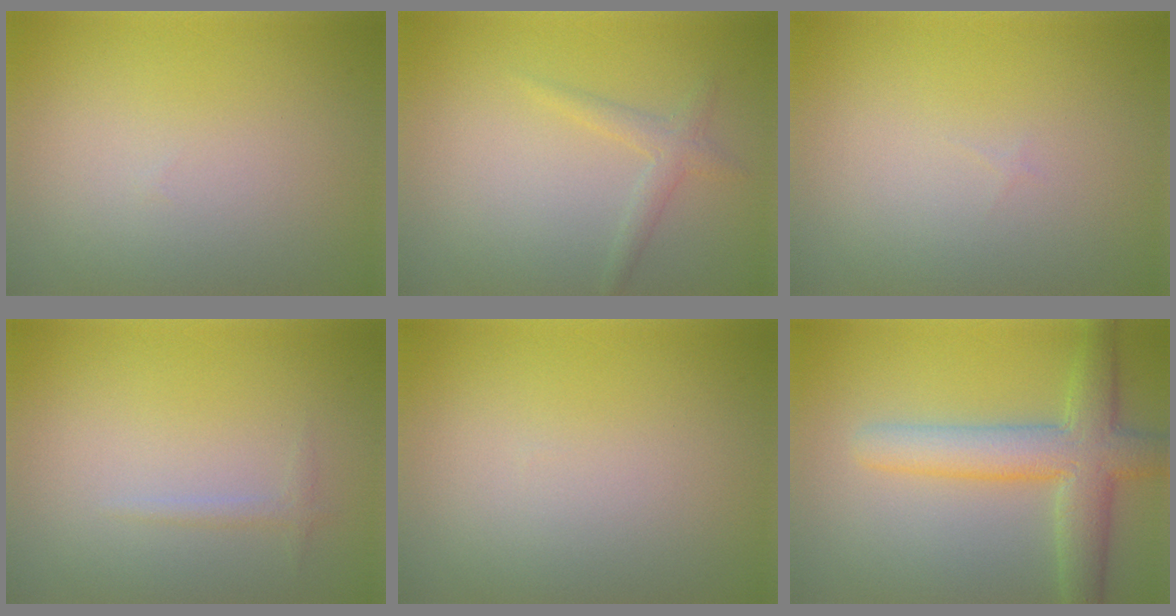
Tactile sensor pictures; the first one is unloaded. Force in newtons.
{"total": 1.5, "press": 1.5, "slide": 0.0}
{"total": 0.0}
{"total": 0.8, "press": 0.8, "slide": 0.0}
{"total": 0.0}
{"total": 5.9, "press": 5.9, "slide": 0.3}